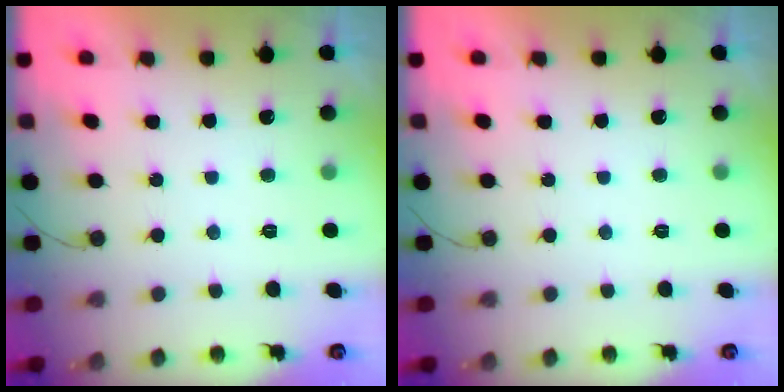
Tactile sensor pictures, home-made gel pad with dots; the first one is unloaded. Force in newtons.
{"total": 0.0}